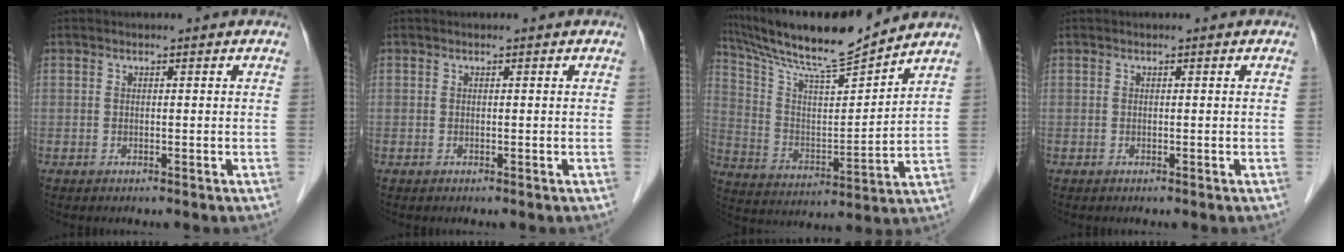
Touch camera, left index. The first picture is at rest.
{"total": 0.0}
{"total": 15.5, "force": [14.2, -0.1, 6.4], "torque": [-0.128, 0.002, 0.255]}
{"total": 0.0}